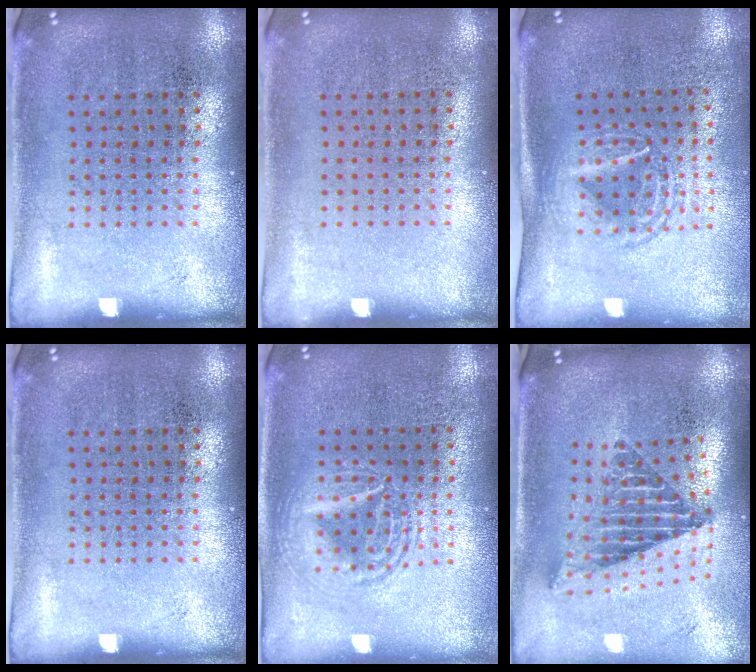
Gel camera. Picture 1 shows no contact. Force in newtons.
{"total": 0.0}
{"total": 1.7, "press": 1.4, "slide": 1.0}
{"total": 0.0}
{"total": 2.7, "press": 2.7, "slide": 0.3}
{"total": 2.4, "press": 1.6, "slide": 1.8}